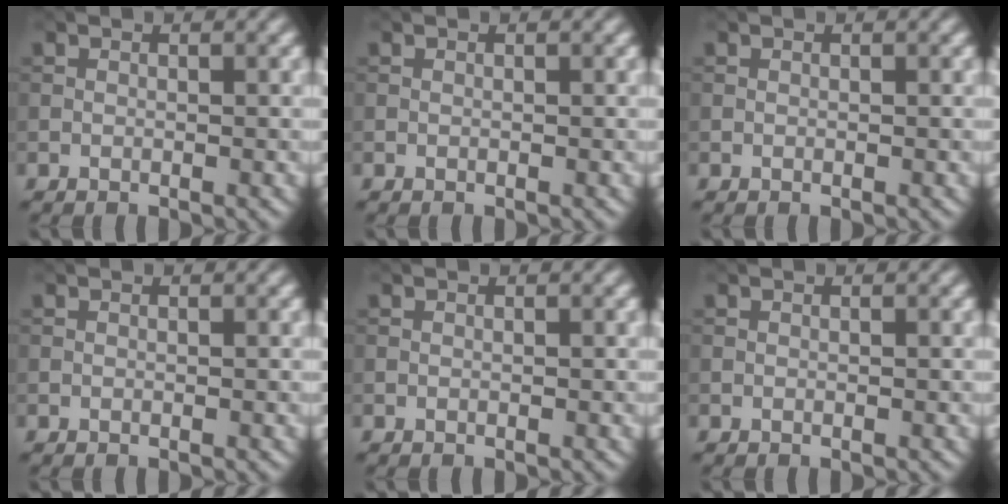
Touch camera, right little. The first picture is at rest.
{"total": 0.0}
{"total": 0.0}
{"total": 0.0}
{"total": 0.0}
{"total": 0.0}